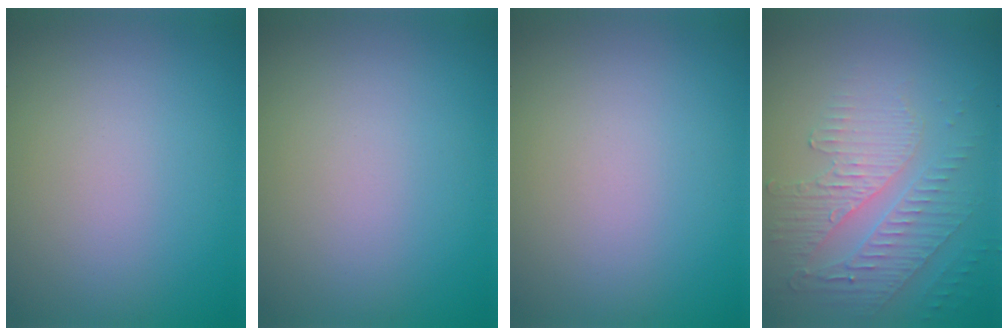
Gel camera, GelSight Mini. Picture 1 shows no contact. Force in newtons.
{"total": 0.0}
{"total": 0.0}
{"total": 4.3, "press": 3.1, "slide": 2.9}